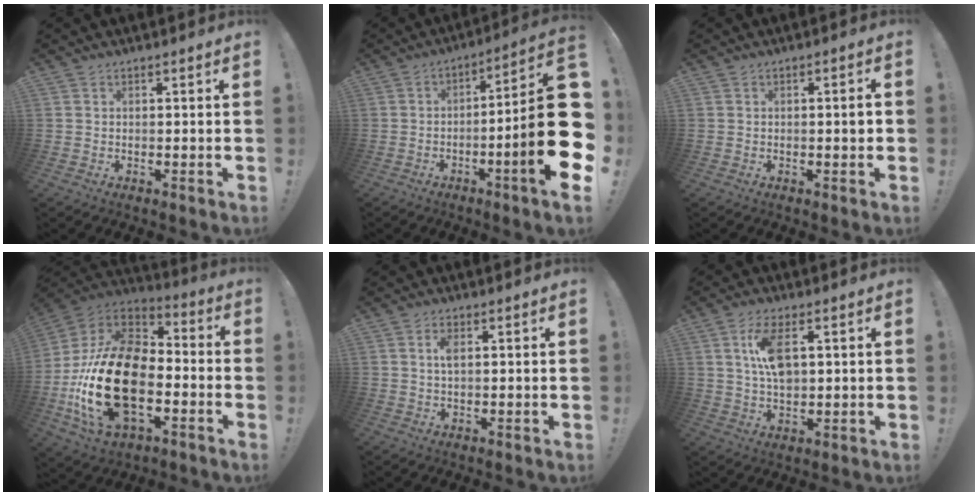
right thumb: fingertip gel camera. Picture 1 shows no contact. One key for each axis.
{"total": 22.5, "fx": -3.9, "fy": 2.7, "fz": 22.0, "tx": -0.329, "ty": 0.009, "tz": -0.063}
{"total": 2.2, "fx": -0.4, "fy": 0.2, "fz": 2.2, "tx": -0.027, "ty": 0.001, "tz": -0.011}
{"total": 27.8, "fx": -5.8, "fy": 16.8, "fz": 21.4, "tx": -0.431, "ty": 0.032, "tz": -0.086}
{"total": 2.9, "fx": 0.8, "fy": 1.1, "fz": 2.6, "tx": -0.050, "ty": 0.003, "tz": 0.011}
{"total": 9.7, "fx": 2.6, "fy": 4.4, "fz": 8.3, "tx": -0.151, "ty": -0.007, "tz": 0.044}